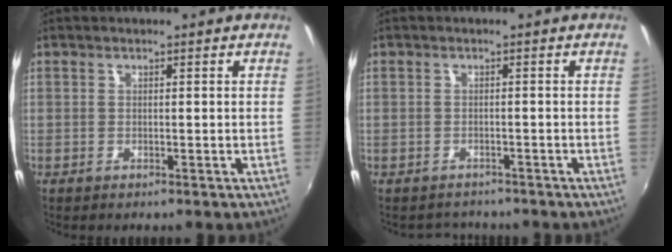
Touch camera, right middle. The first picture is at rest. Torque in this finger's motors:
{"motor_torque": [-0.90, -0.29, -0.15, -0.12]}